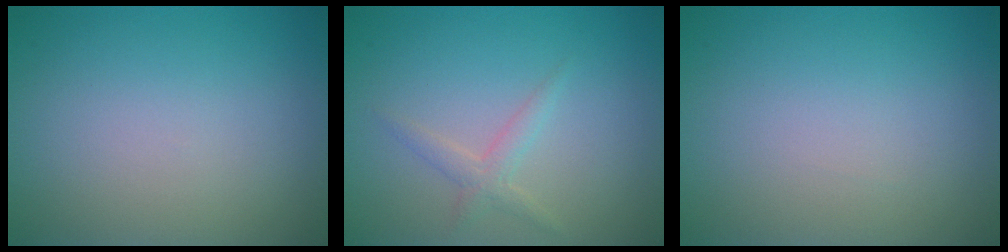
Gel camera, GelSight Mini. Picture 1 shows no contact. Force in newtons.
{"total": 1.5, "press": 1.5, "slide": 0.1}
{"total": 0.0}